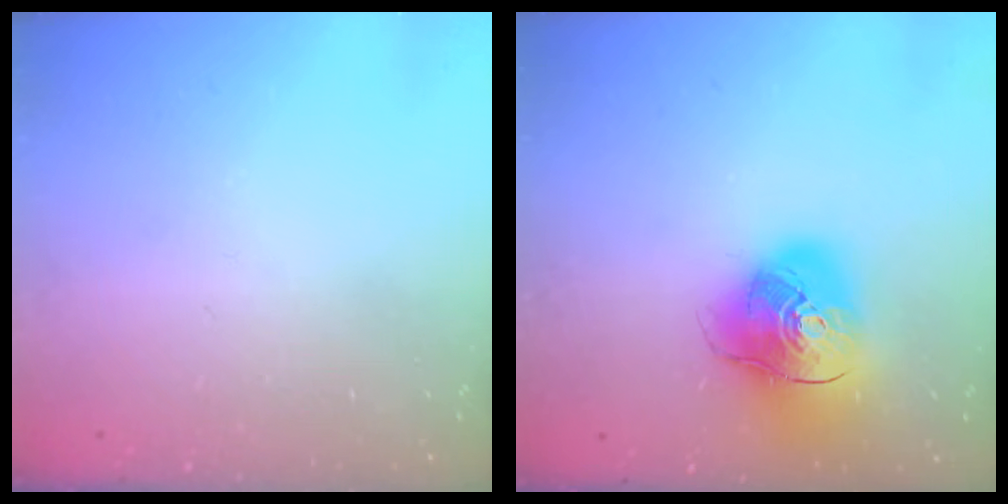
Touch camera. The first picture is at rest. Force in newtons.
{"total": 14.8, "press": 14.6, "slide": 2.1}